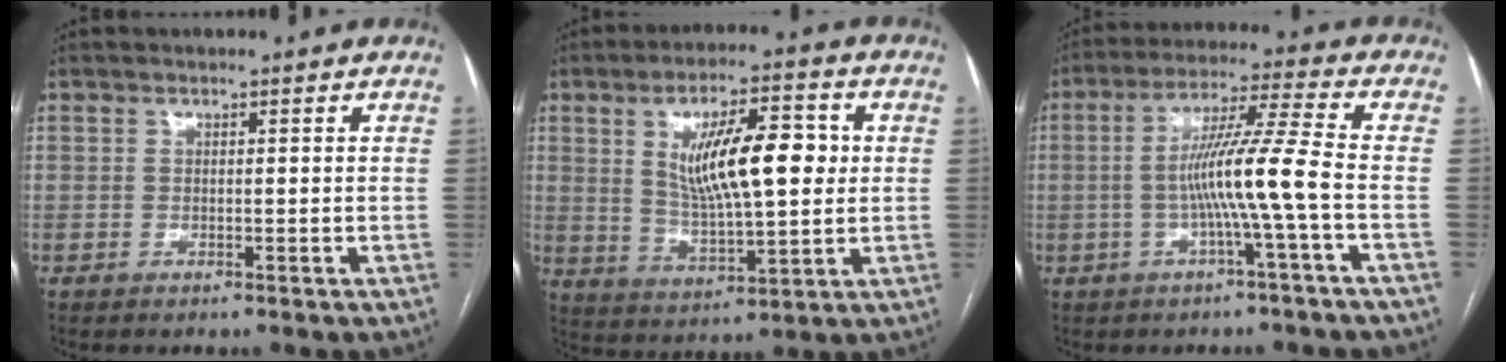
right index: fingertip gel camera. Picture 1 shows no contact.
{"total": 13.8, "force": [2.8, 3.5, 13.0], "torque": [-0.227, 0.012, 0.050]}
{"total": 10.0, "force": [-2.1, -1.5, 9.6], "torque": [-0.177, 0.013, -0.039]}